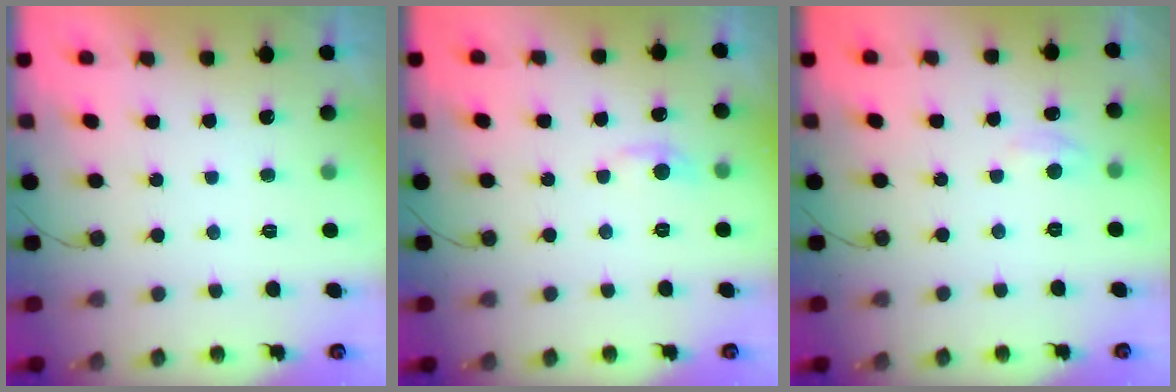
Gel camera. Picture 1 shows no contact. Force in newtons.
{"total": 5.2, "press": 5.1, "slide": 0.8}
{"total": 3.2, "press": 3.1, "slide": 0.4}